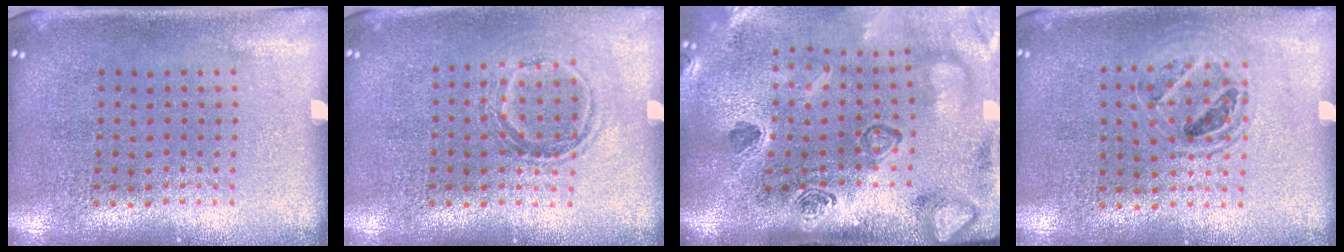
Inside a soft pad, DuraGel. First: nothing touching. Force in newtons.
{"total": 1.1, "press": 1.0, "slide": 0.6}
{"total": 4.8, "press": 3.4, "slide": 3.4}
{"total": 1.3, "press": 1.2, "slide": 0.5}